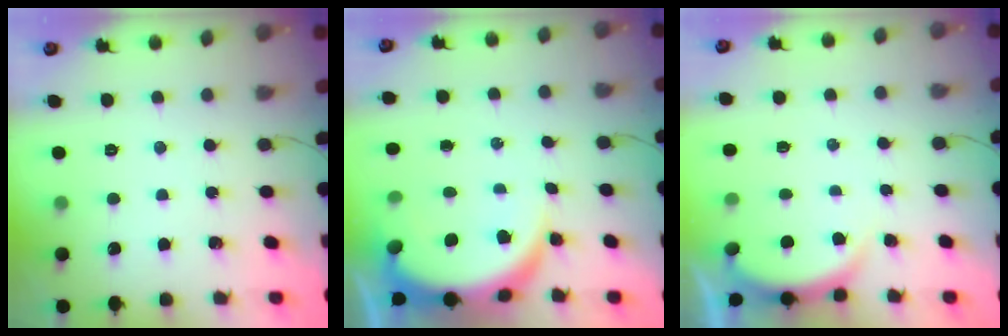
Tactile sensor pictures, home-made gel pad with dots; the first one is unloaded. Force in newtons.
{"total": 8.9, "press": 8.9, "slide": 1.1}
{"total": 2.8, "press": 2.7, "slide": 0.6}